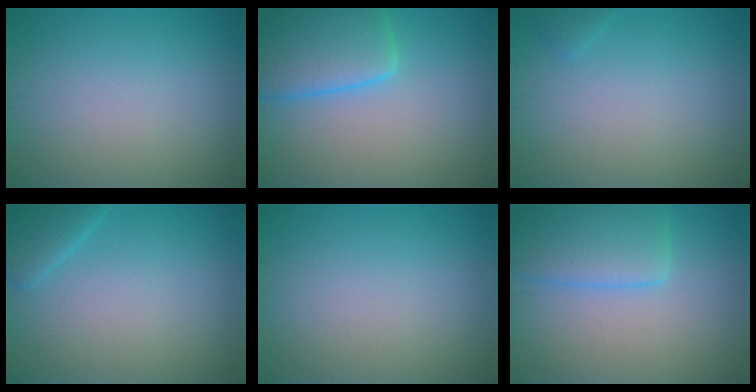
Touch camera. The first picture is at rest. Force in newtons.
{"total": 7.1, "press": 7.1, "slide": 0.4}
{"total": 0.6, "press": 0.6, "slide": 0.1}
{"total": 2.3, "press": 2.3, "slide": 0.2}
{"total": 0.0}
{"total": 4.6, "press": 4.6, "slide": 0.2}